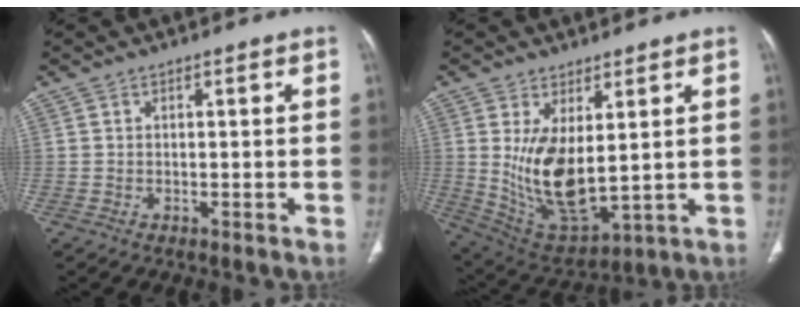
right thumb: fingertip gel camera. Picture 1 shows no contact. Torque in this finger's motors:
{"motor_torque": [0.37, 2.31, 1.27, -0.11, 0.38]}